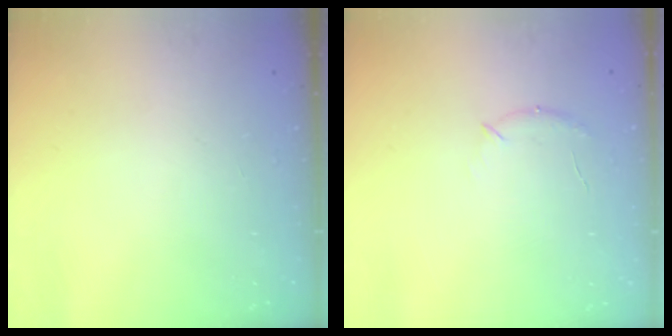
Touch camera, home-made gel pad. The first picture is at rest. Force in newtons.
{"total": 6.9, "press": 6.7, "slide": 1.8}